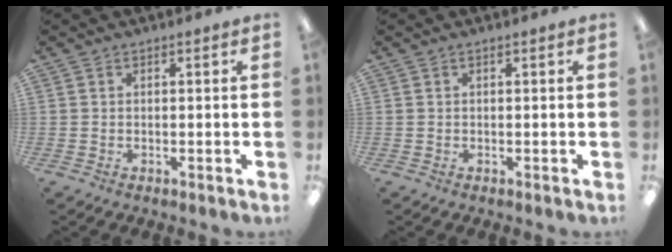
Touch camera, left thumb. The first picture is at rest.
{"total": 0.0}